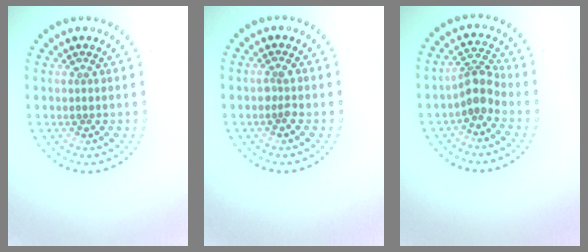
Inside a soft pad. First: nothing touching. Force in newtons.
{"total": 0.9, "press": 0.9, "slide": 0.3}
{"total": 2.8, "press": 2.1, "slide": 1.9}